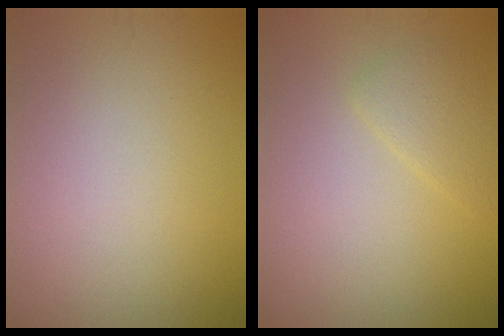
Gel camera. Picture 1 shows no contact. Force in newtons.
{"total": 1.7, "press": 1.7, "slide": 0.1}